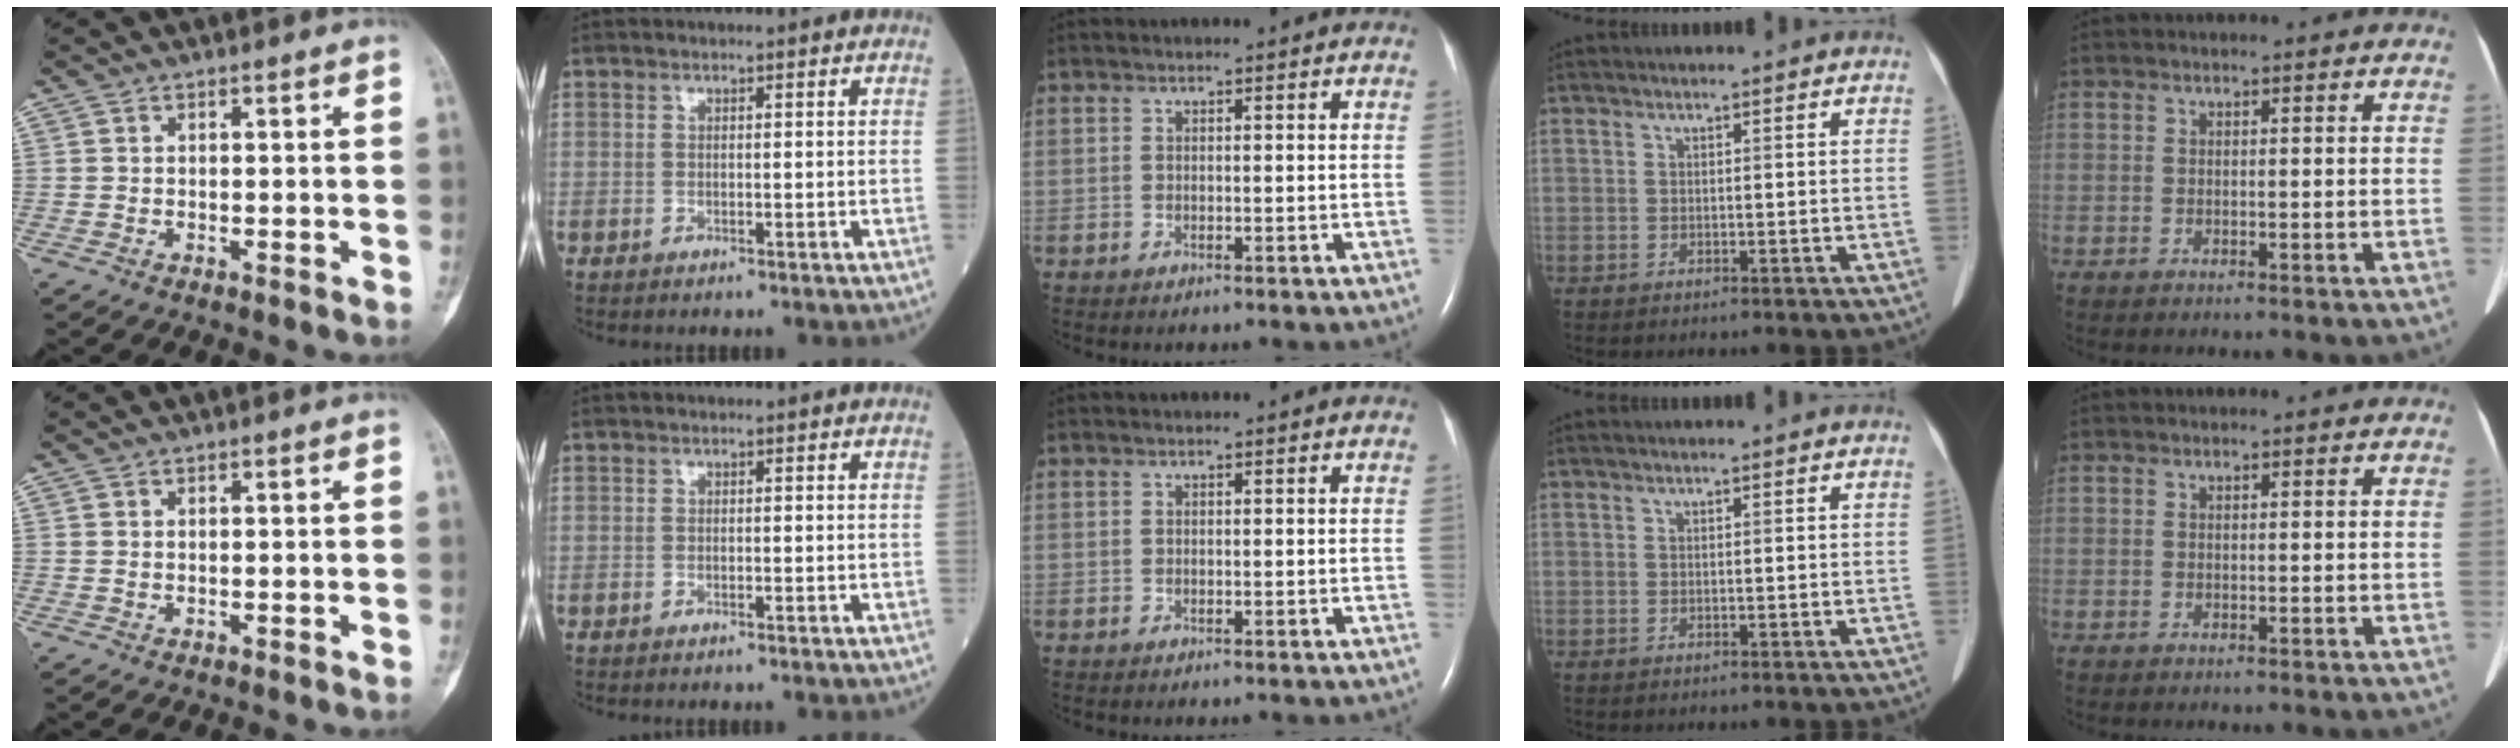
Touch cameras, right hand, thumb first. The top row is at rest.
{}